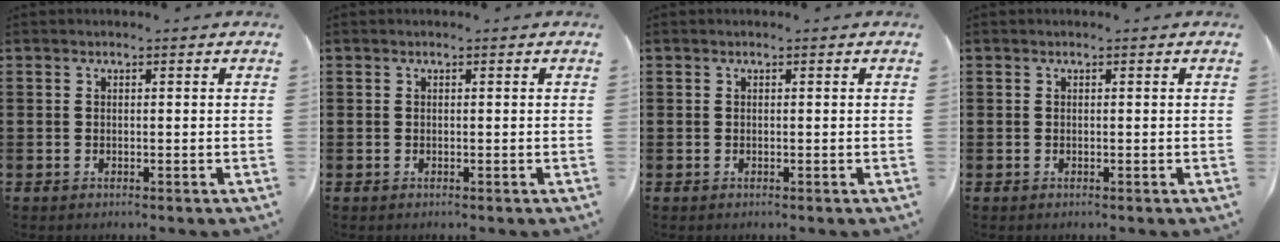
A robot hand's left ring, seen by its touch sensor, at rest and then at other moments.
{"total": 0.0}
{"total": 0.0}
{"total": 0.0}